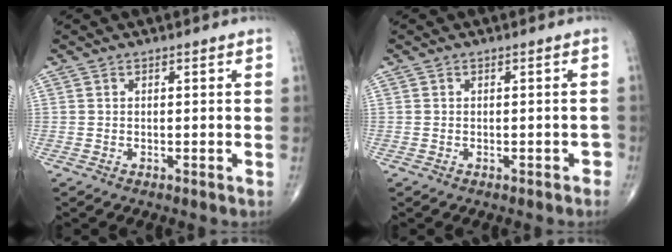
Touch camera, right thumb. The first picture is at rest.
{"total": 1.2, "force": [-0.7, 0.8, 0.7], "torque": [0.001, 0.010, -0.008]}